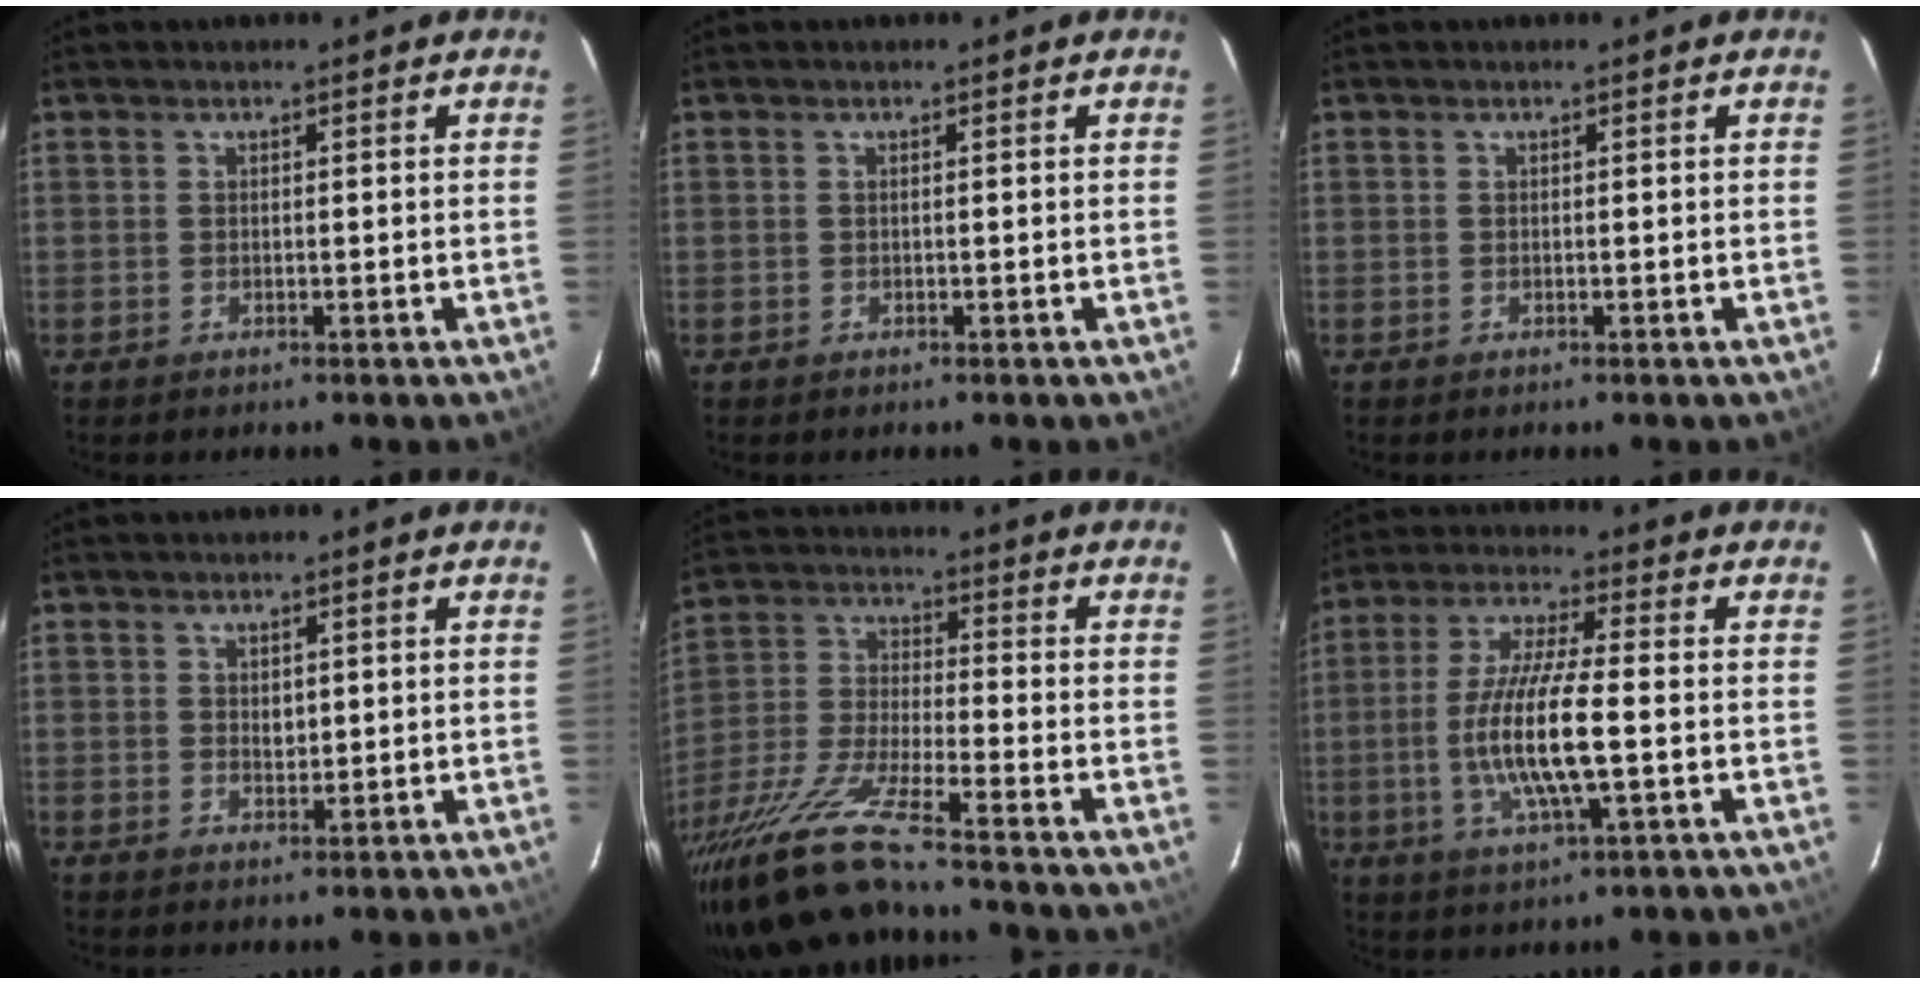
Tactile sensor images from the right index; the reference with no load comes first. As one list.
[{"total": 0.0}, {"total": 0.0}, {"total": 1.8, "force": [0.4, 1.3, 1.2], "torque": [-0.016, 0.002, 0.009]}, {"total": 16.0, "force": [-13.1, -0.1, 9.1], "torque": [-0.193, -0.037, -0.249]}, {"total": 12.9, "force": [-2.3, 2.1, 12.5], "torque": [-0.250, -0.007, -0.044]}]